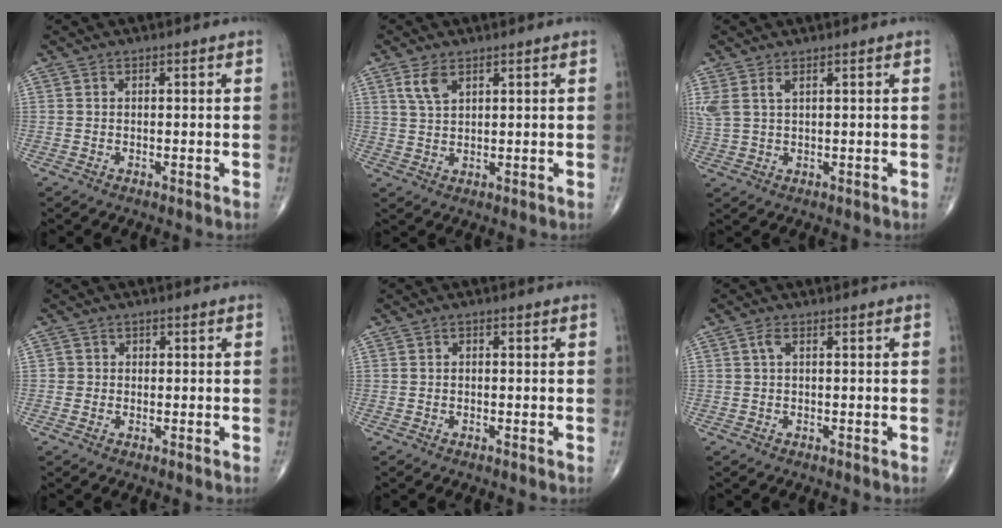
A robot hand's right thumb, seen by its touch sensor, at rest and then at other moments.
{"total": 4.0, "force": [2.2, 2.0, 2.7], "torque": [-0.053, -0.004, 0.050]}
{"total": 4.0, "force": [1.9, 1.6, 3.1], "torque": [-0.090, 0.007, 0.050]}
{"total": 1.5, "force": [0.0, 1.5, 0.0], "torque": [0.011, 0.006, -0.004]}
{"total": 0.6, "force": [-0.1, 0.4, 0.3], "torque": [0.001, 0.001, -0.007]}
{"total": 1.3, "force": [0.3, 0.5, 1.2], "torque": [-0.033, 0.006, 0.005]}